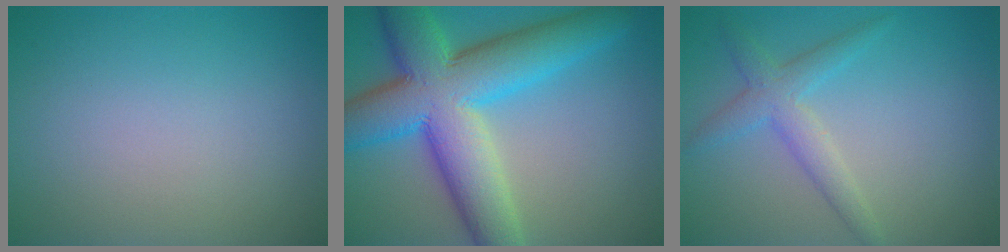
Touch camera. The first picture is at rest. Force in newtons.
{"total": 12.4, "press": 12.4, "slide": 0.3}
{"total": 3.0, "press": 3.0, "slide": 0.1}